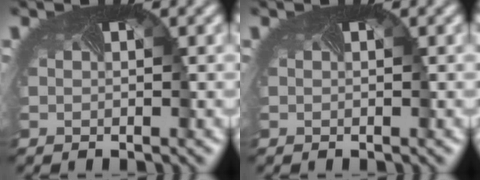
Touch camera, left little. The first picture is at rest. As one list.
[{"total": 0.0}]